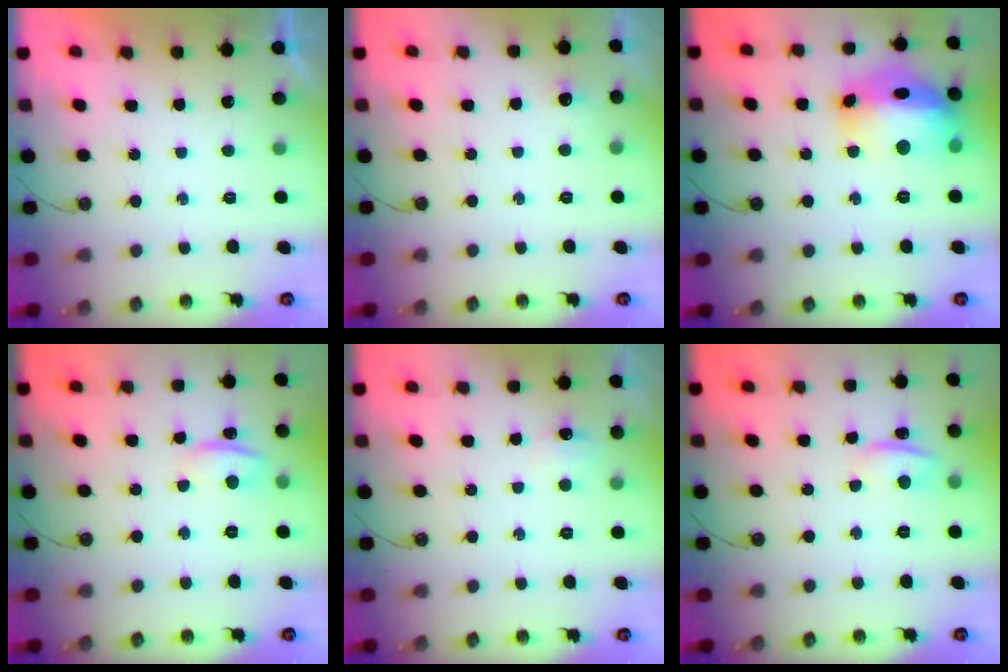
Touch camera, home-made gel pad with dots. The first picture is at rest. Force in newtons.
{"total": 4.6, "press": 4.5, "slide": 1.0}
{"total": 18.8, "press": 18.7, "slide": 1.9}
{"total": 1.6, "press": 1.4, "slide": 0.7}
{"total": 6.6, "press": 6.6, "slide": 0.9}
{"total": 1.6, "press": 1.4, "slide": 0.7}